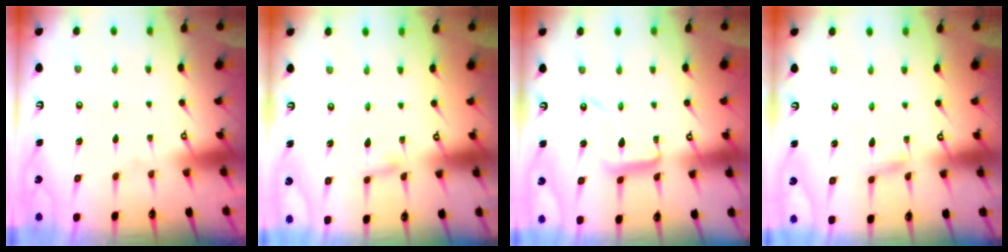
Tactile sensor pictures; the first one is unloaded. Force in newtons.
{"total": 2.0, "press": 2.0, "slide": 0.2}
{"total": 11.1, "press": 11.0, "slide": 0.9}
{"total": 2.1, "press": 2.1, "slide": 0.2}